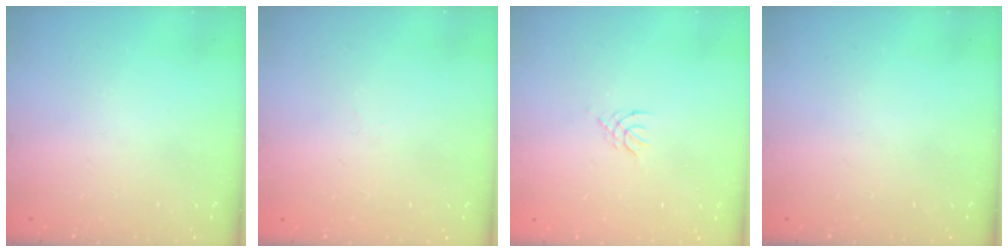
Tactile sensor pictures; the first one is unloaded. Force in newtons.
{"total": 2.0, "press": 1.9, "slide": 0.5}
{"total": 1.2, "press": 1.2, "slide": 0.3}
{"total": 0.0}